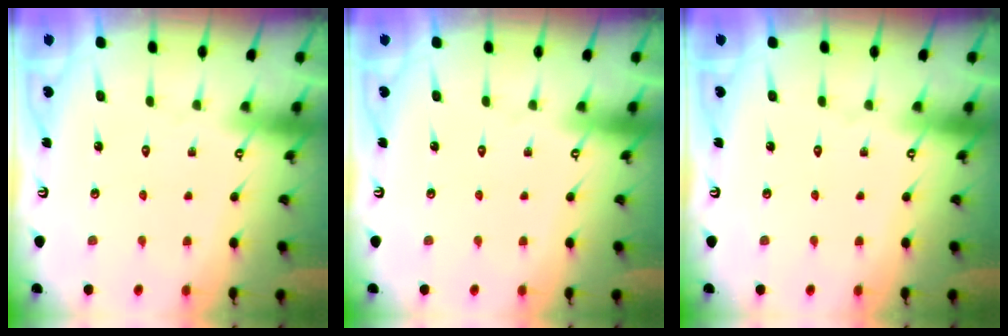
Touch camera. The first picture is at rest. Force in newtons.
{"total": 0.0}
{"total": 0.0}